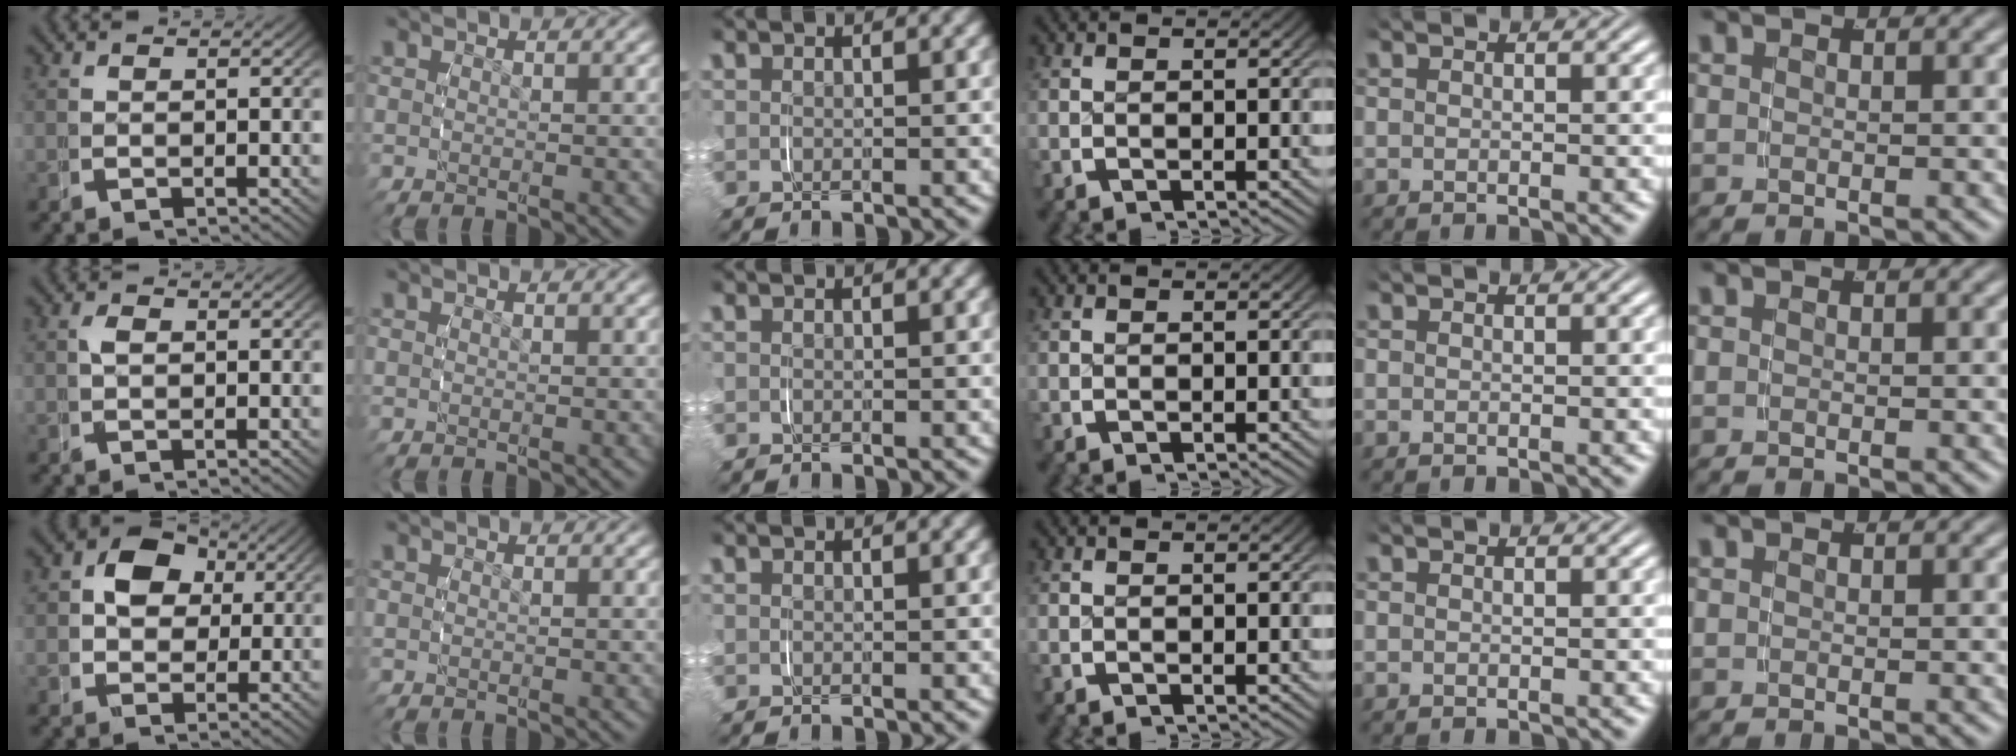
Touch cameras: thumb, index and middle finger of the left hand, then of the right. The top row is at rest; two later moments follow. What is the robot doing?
{"motion": "grasp_and_lifting", "object": "string"}